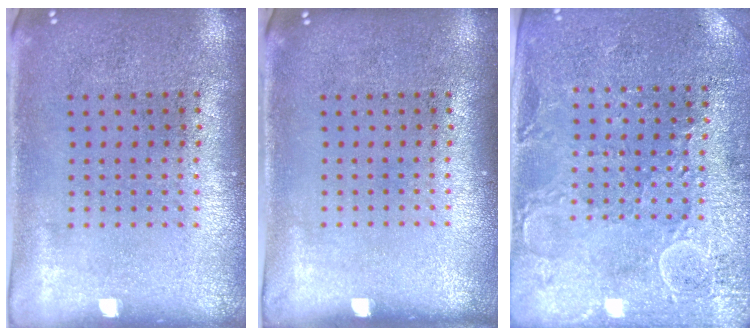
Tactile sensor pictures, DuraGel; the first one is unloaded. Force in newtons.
{"total": 0.0}
{"total": 2.8, "press": 2.8, "slide": 0.5}